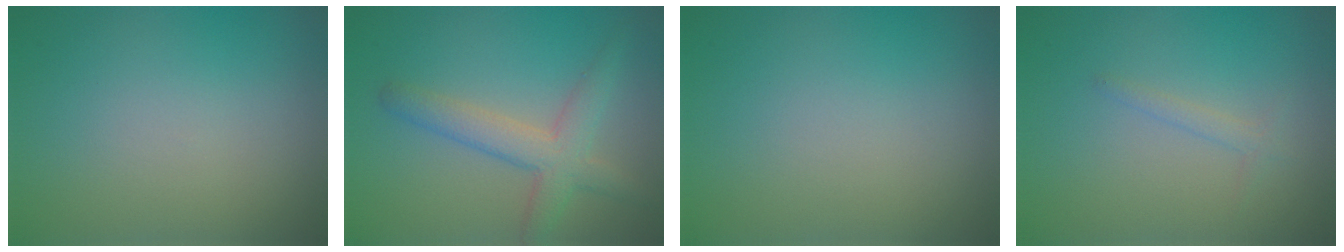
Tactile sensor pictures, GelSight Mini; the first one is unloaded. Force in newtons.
{"total": 3.9, "press": 3.9, "slide": 0.1}
{"total": 0.0}
{"total": 1.0, "press": 1.0, "slide": 0.0}